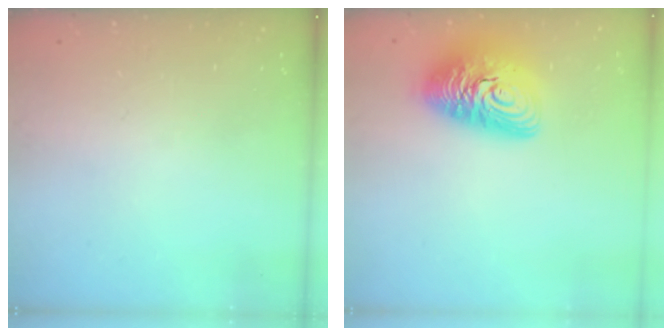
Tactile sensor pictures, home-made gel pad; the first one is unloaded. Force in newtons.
{"total": 15.2, "press": 15.1, "slide": 1.4}